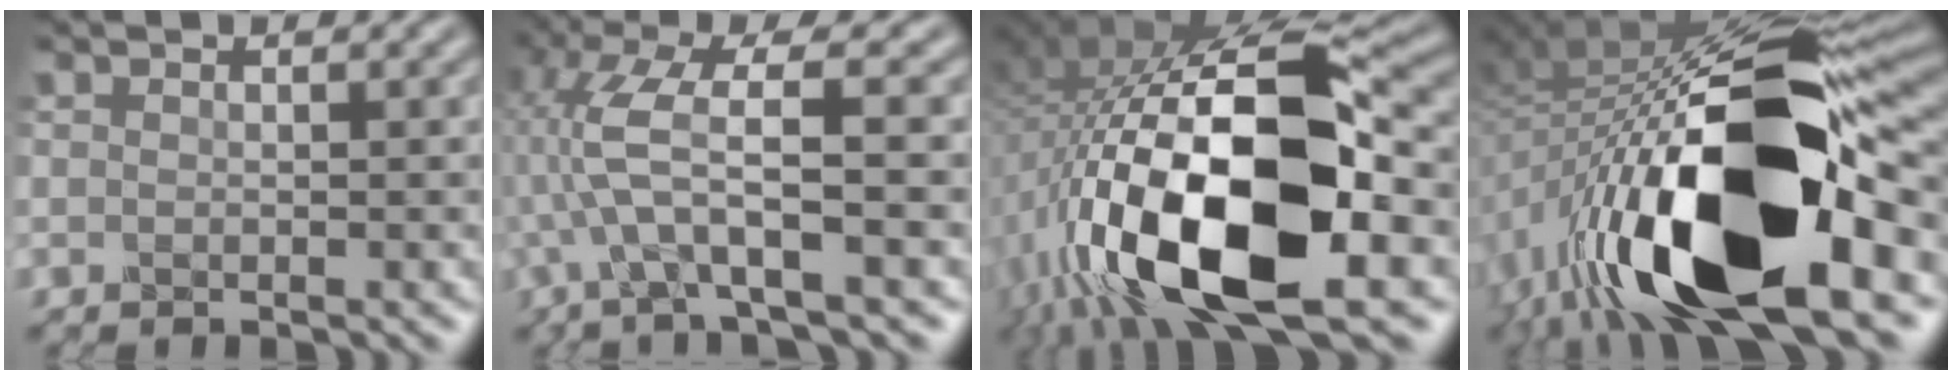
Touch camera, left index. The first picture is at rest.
{"total": 6.8, "force": [-0.7, 1.2, 6.7], "torque": [-0.154, 0.016, -0.017]}
{"total": 17.7, "force": [-5.0, 7.7, 15.2], "torque": [-0.300, -0.004, -0.078]}
{"total": 18.7, "force": [-6.4, 7.9, 15.7], "torque": [-0.290, -0.014, -0.101]}